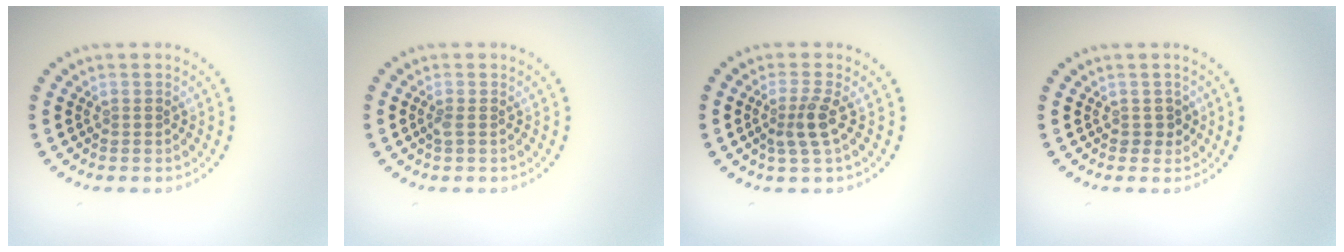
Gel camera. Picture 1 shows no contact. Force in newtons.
{"total": 0.7, "press": 0.6, "slide": 0.3}
{"total": 2.4, "press": 1.8, "slide": 1.6}
{"total": 1.2, "press": 1.0, "slide": 0.6}